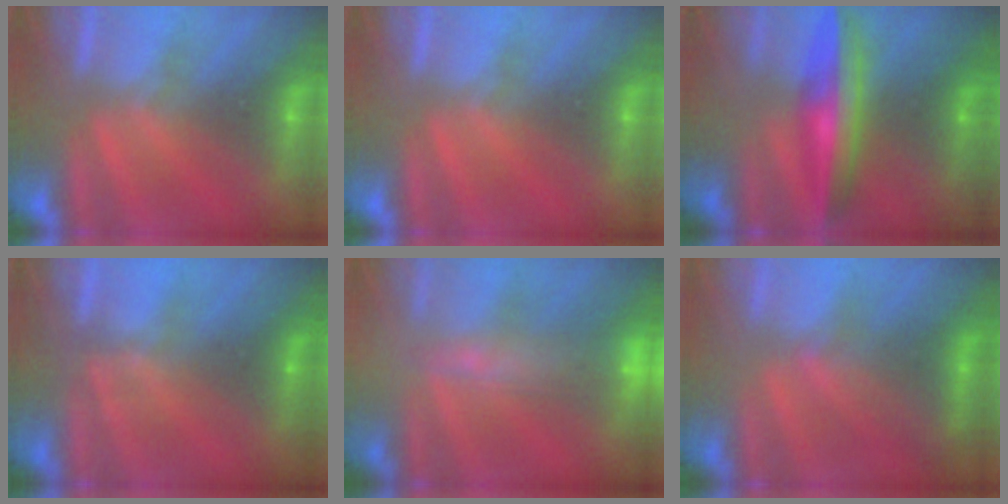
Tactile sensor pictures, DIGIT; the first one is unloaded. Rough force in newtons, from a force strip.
{"total": 0.0}
{"total": 7.2}
{"total": 1.1}
{"total": 7.1}
{"total": 2.3}